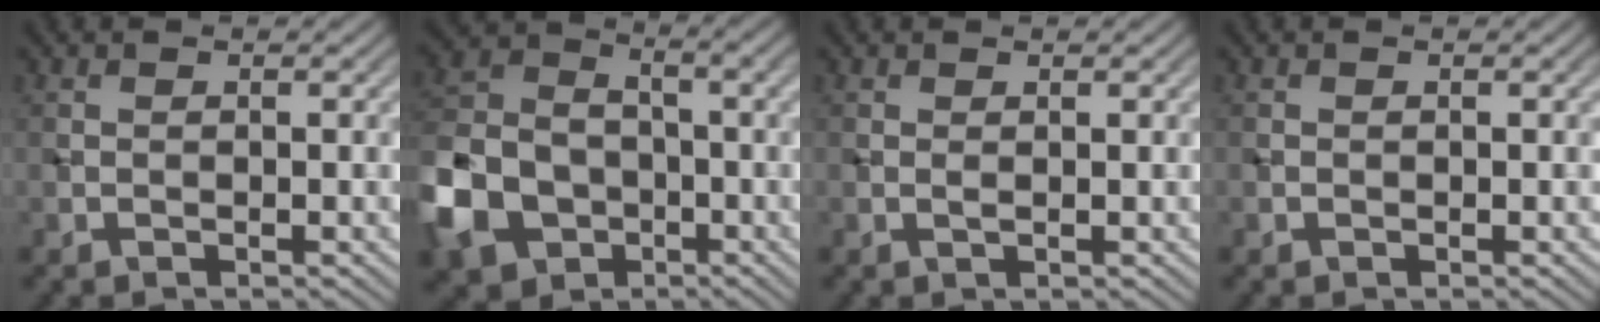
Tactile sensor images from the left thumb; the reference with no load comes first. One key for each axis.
{"total": 12.0, "fx": -4.7, "fy": 8.7, "fz": 6.8, "tx": -0.183, "ty": -0.021, "tz": -0.102}
{"total": 0.6, "fx": 0.3, "fy": -0.1, "fz": 0.5, "tx": -0.013, "ty": 0.003, "tz": 0.004}
{"total": 0.0}